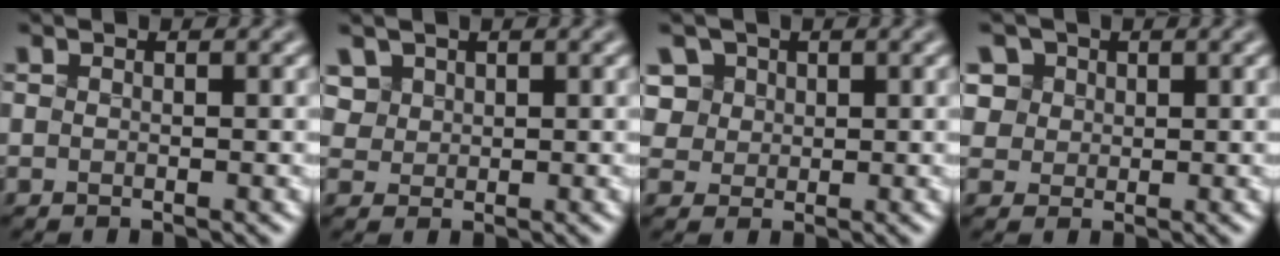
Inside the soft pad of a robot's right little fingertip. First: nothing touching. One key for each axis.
{"total": 4.3, "fx": 2.2, "fy": 3.1, "fz": 2.0, "tx": -0.045, "ty": 0.012, "tz": 0.040}
{"total": 6.6, "fx": 3.0, "fy": 5.1, "fz": 3.0, "tx": -0.057, "ty": 0.022, "tz": 0.041}
{"total": 6.4, "fx": 3.2, "fy": 4.9, "fz": 2.6, "tx": -0.058, "ty": 0.020, "tz": 0.048}